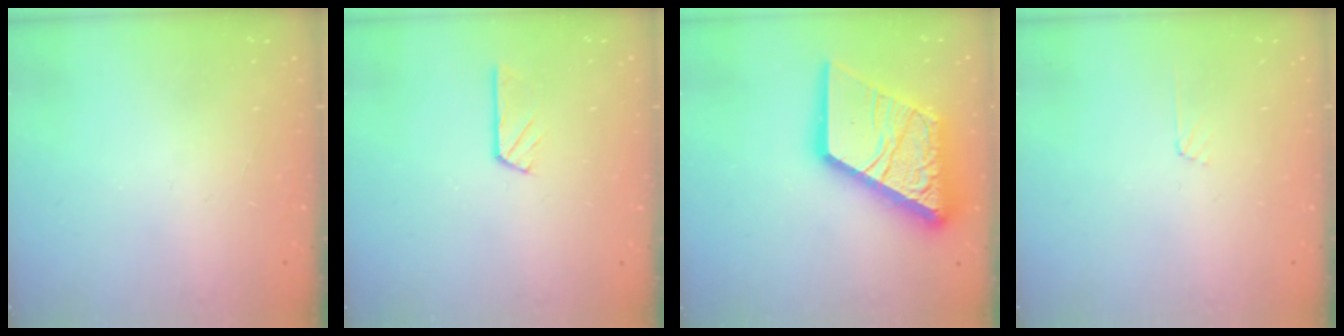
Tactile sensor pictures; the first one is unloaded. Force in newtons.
{"total": 2.9, "press": 2.9, "slide": 0.2}
{"total": 27.5, "press": 27.4, "slide": 3.2}
{"total": 3.6, "press": 3.6, "slide": 0.4}